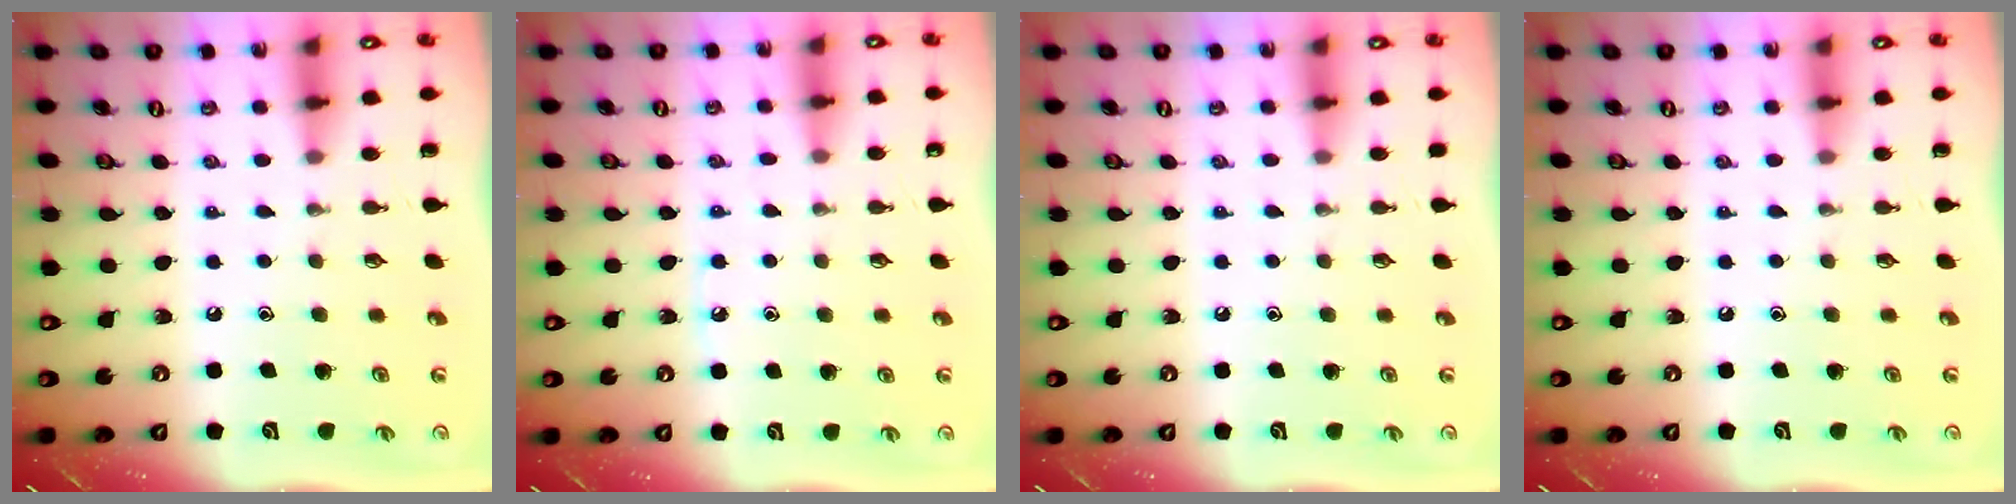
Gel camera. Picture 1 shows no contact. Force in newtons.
{"total": 4.5, "press": 4.5, "slide": 0.6}
{"total": 2.8, "press": 2.7, "slide": 0.4}
{"total": 0.0}